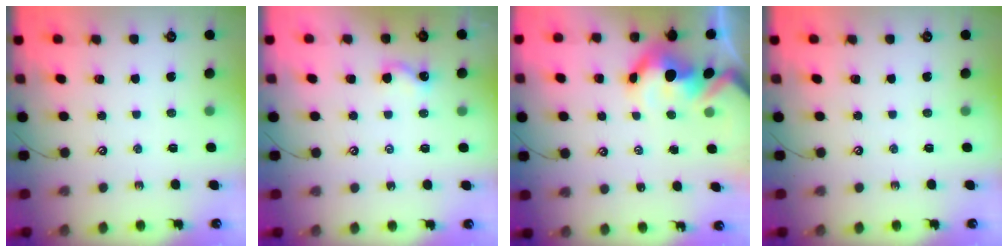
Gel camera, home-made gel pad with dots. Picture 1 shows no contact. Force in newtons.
{"total": 3.7, "press": 3.6, "slide": 0.7}
{"total": 9.5, "press": 9.5, "slide": 1.1}
{"total": 0.0}